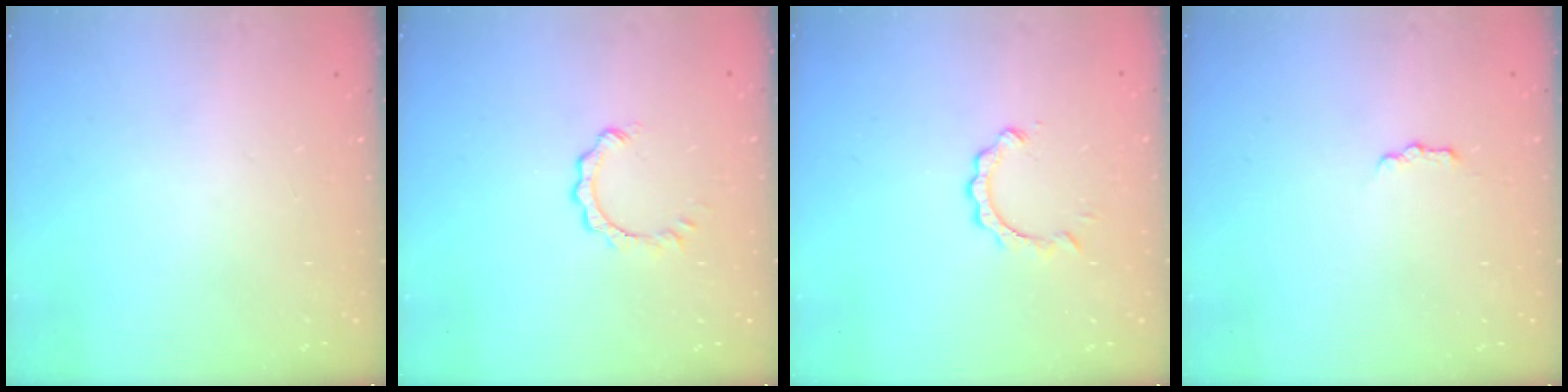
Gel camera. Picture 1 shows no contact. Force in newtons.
{"total": 1.3, "press": 1.2, "slide": 0.2}
{"total": 2.7, "press": 2.6, "slide": 0.3}
{"total": 3.5, "press": 3.4, "slide": 0.5}